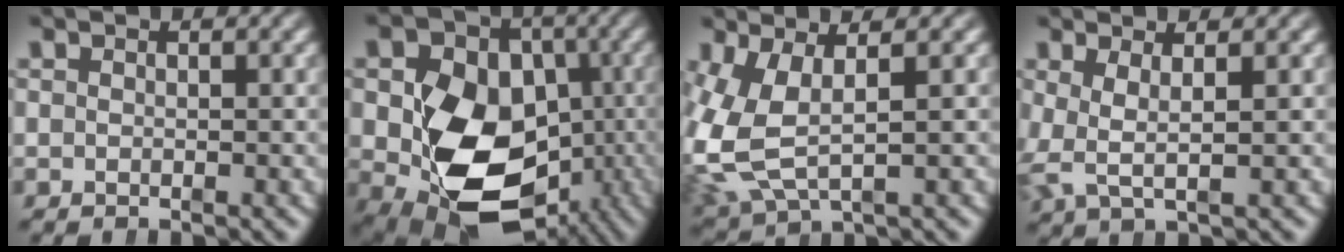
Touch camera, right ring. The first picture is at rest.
{"total": 16.7, "force": [-4.3, 12.2, 10.5], "torque": [-0.214, -0.076, -0.035]}
{"total": 7.6, "force": [0.0, 5.6, 5.2], "torque": [-0.150, -0.025, 0.012]}
{"total": 3.6, "force": [0.3, 2.1, 2.9], "torque": [-0.079, -0.014, 0.008]}